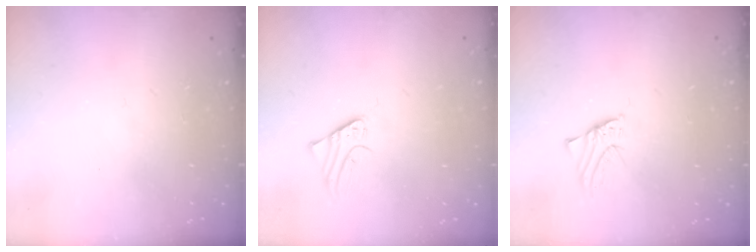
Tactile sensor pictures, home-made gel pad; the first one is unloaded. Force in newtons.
{"total": 1.8, "press": 1.8, "slide": 0.1}
{"total": 0.9, "press": 0.9, "slide": 0.1}